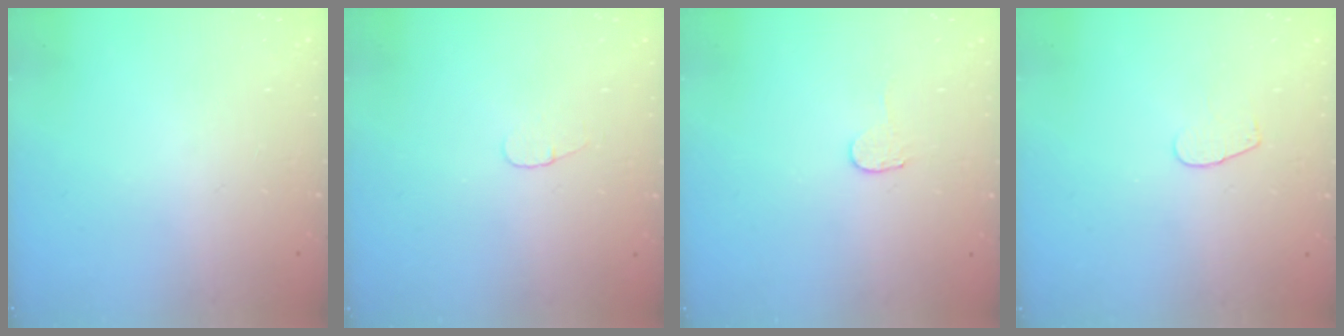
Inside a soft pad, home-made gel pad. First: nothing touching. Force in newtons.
{"total": 3.4, "press": 3.3, "slide": 0.4}
{"total": 2.3, "press": 2.3, "slide": 0.2}
{"total": 3.2, "press": 3.2, "slide": 0.3}